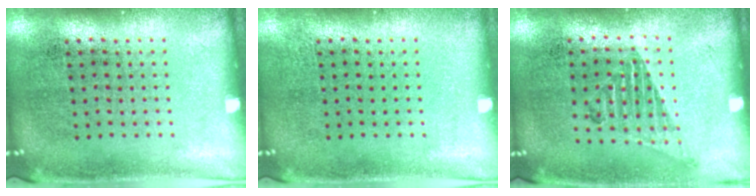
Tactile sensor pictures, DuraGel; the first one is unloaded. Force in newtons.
{"total": 0.0}
{"total": 1.0, "press": 0.9, "slide": 0.4}